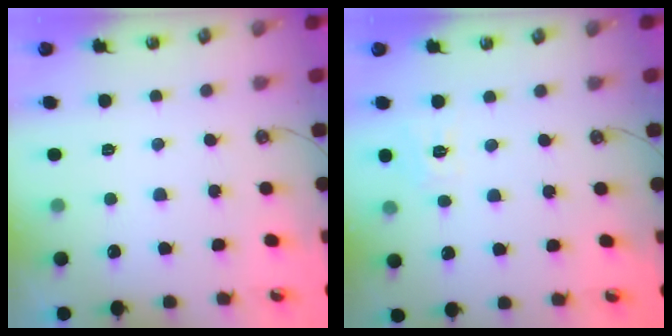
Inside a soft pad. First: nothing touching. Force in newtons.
{"total": 7.5, "press": 7.5, "slide": 0.8}